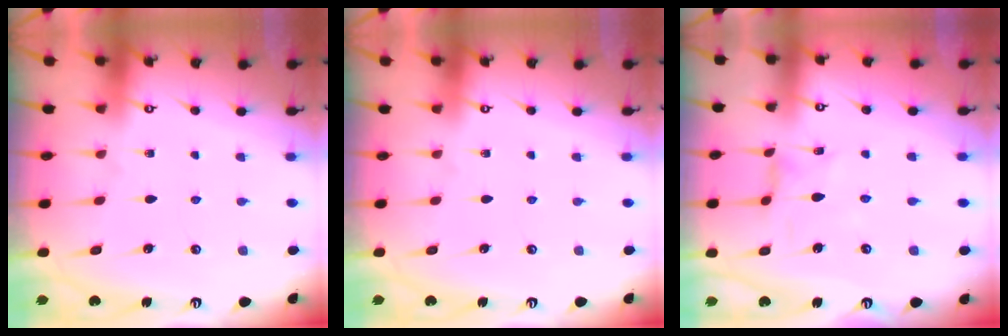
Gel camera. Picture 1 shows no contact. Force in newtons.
{"total": 0.0}
{"total": 1.7, "press": 1.7, "slide": 0.4}